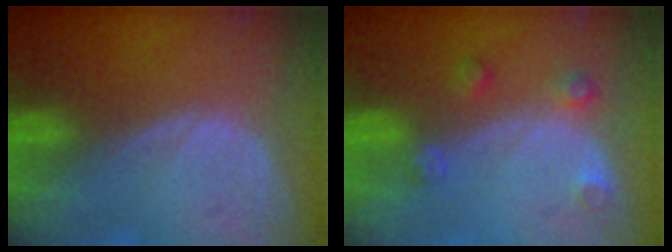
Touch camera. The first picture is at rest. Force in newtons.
{"total": 3.2, "press": 2.9, "slide": 1.3}